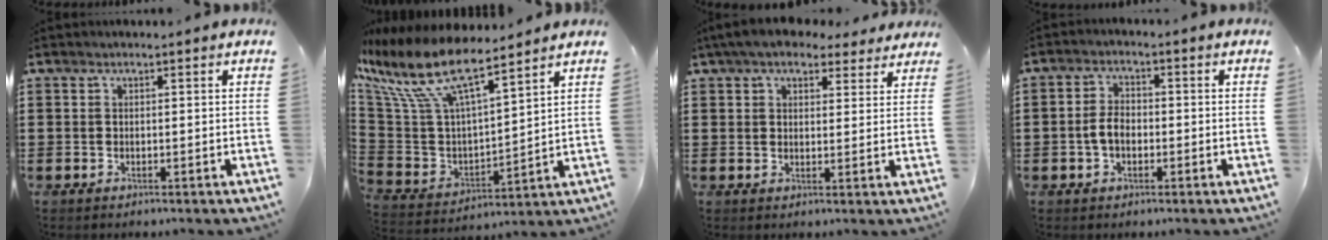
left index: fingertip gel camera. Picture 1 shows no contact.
{"total": 12.2, "force": [8.2, 3.4, 8.4], "torque": [-0.208, -0.050, 0.137]}
{"total": 5.6, "force": [4.7, 1.9, 2.4], "torque": [-0.063, -0.001, 0.087]}
{"total": 3.9, "force": [-0.8, 2.3, 3.1], "torque": [-0.072, 0.001, -0.020]}